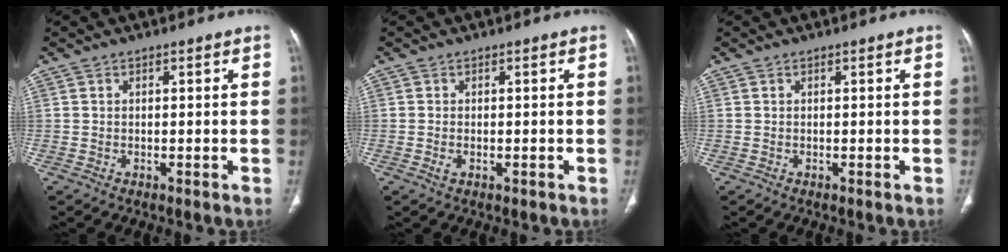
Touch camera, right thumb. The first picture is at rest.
{"total": 1.3, "force": [-0.4, 0.7, 1.0], "torque": [-0.024, 0.005, -0.007]}
{"total": 0.0}